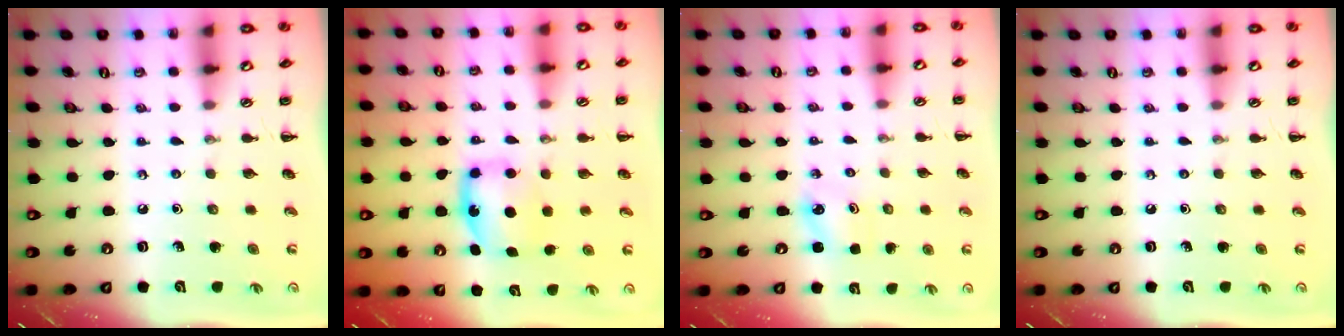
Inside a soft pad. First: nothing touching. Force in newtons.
{"total": 6.5, "press": 6.4, "slide": 0.7}
{"total": 2.9, "press": 2.9, "slide": 0.6}
{"total": 0.0}